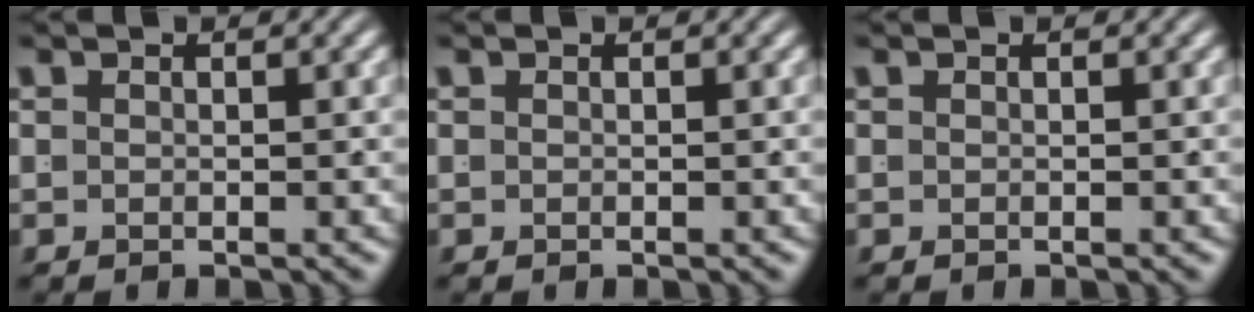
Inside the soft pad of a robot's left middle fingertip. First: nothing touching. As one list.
[{"total": 0.0}, {"total": 0.0}]